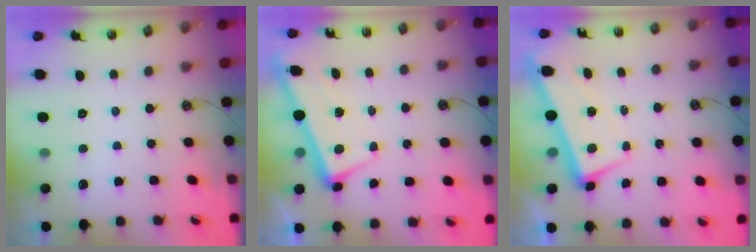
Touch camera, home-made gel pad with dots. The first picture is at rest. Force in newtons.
{"total": 2.6, "press": 2.6, "slide": 0.5}
{"total": 1.8, "press": 0.8, "slide": 1.6}